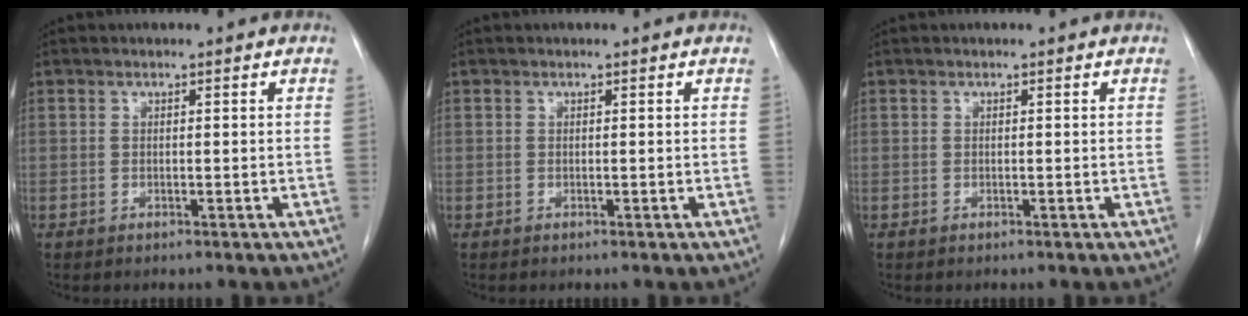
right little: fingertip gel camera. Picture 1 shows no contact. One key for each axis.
{"total": 0.0}
{"total": 0.0}